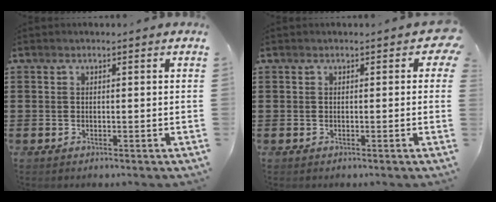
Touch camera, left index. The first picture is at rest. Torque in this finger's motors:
{"motor_torque": [1.22, -0.92, 0.59, 0.08]}